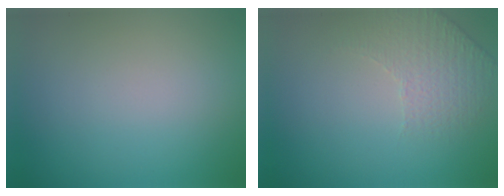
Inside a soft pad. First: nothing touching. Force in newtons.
{"total": 1.7, "press": 1.3, "slide": 1.1}